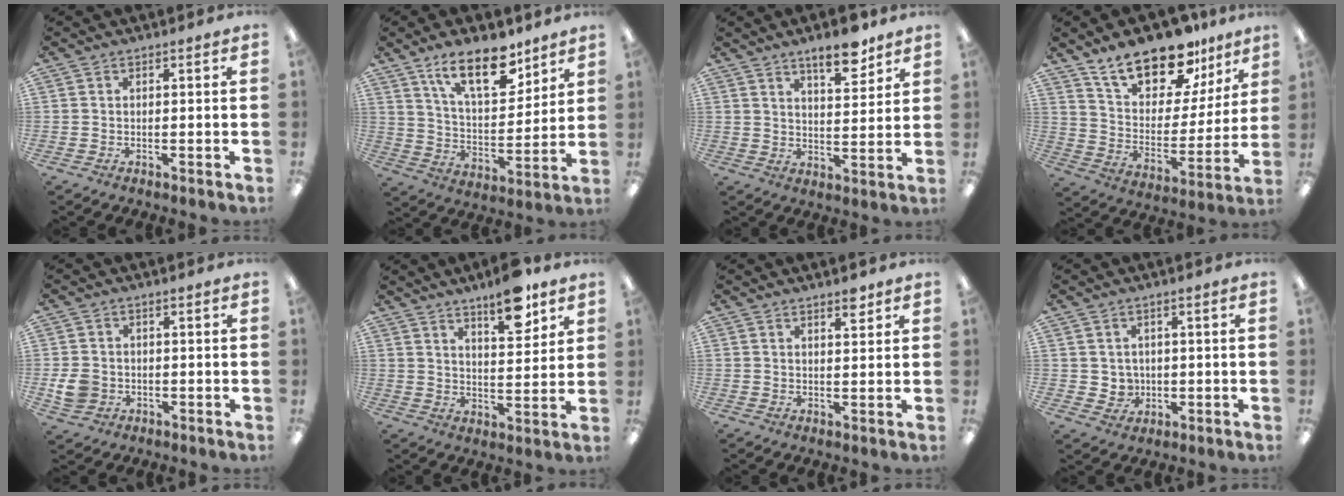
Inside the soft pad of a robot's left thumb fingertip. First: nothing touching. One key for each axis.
{"total": 17.0, "fx": 11.3, "fy": 7.1, "fz": 10.6, "tx": -0.163, "ty": -0.057, "tz": 0.192}
{"total": 9.2, "fx": 6.9, "fy": 3.0, "fz": 5.3, "tx": -0.071, "ty": -0.040, "tz": 0.117}
{"total": 19.2, "fx": 15.1, "fy": 8.2, "fz": 8.5, "tx": -0.146, "ty": -0.100, "tz": 0.267}
{"total": 5.1, "fx": -0.7, "fy": 4.4, "fz": 2.5, "tx": -0.049, "ty": 0.003, "tz": -0.012}
{"total": 11.3, "fx": 7.9, "fy": 3.7, "fz": 7.2, "tx": -0.093, "ty": -0.047, "tz": 0.130}
{"total": 3.5, "fx": 2.8, "fy": 1.0, "fz": 1.8, "tx": -0.016, "ty": -0.015, "tz": 0.045}
{"total": 3.6, "fx": 1.0, "fy": 3.5, "fz": 0.4, "tx": -0.001, "ty": -0.003, "tz": 0.016}